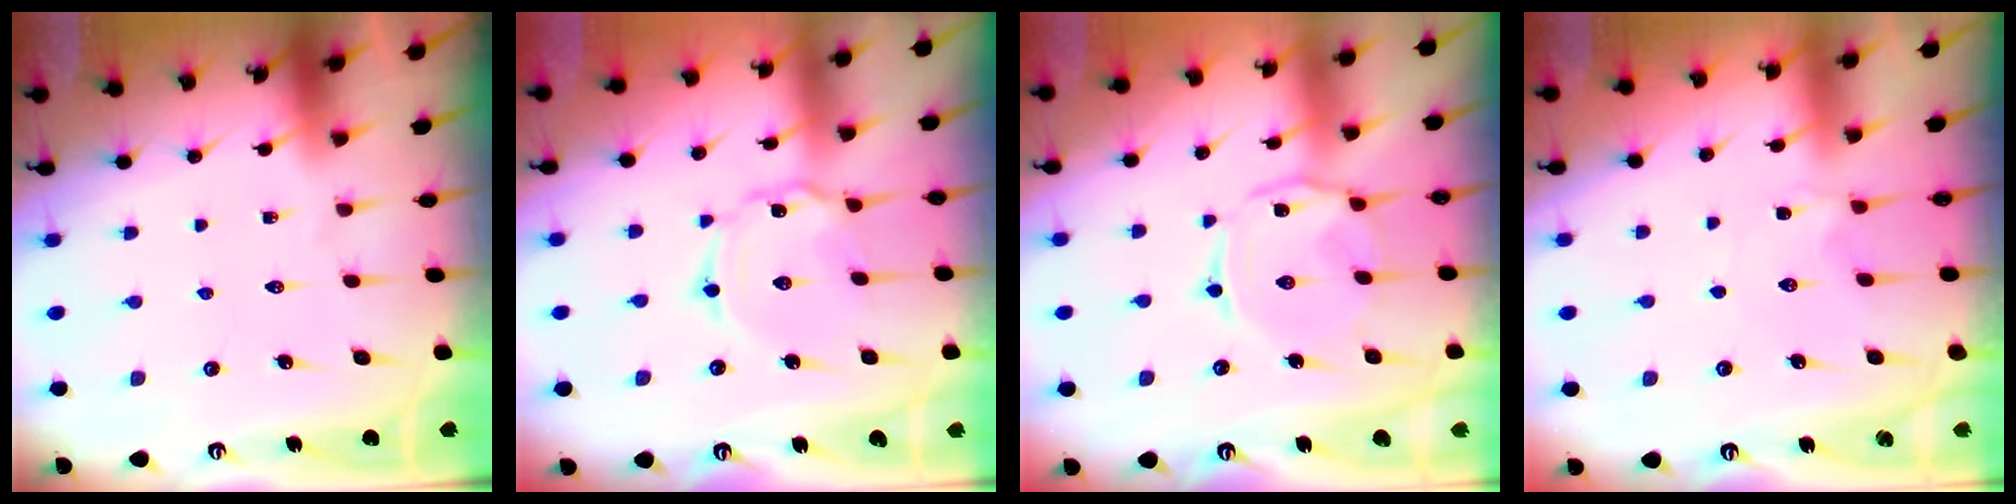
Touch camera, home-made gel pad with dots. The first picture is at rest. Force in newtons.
{"total": 3.7, "press": 3.7, "slide": 0.3}
{"total": 4.0, "press": 4.0, "slide": 0.4}
{"total": 3.0, "press": 3.0, "slide": 0.5}